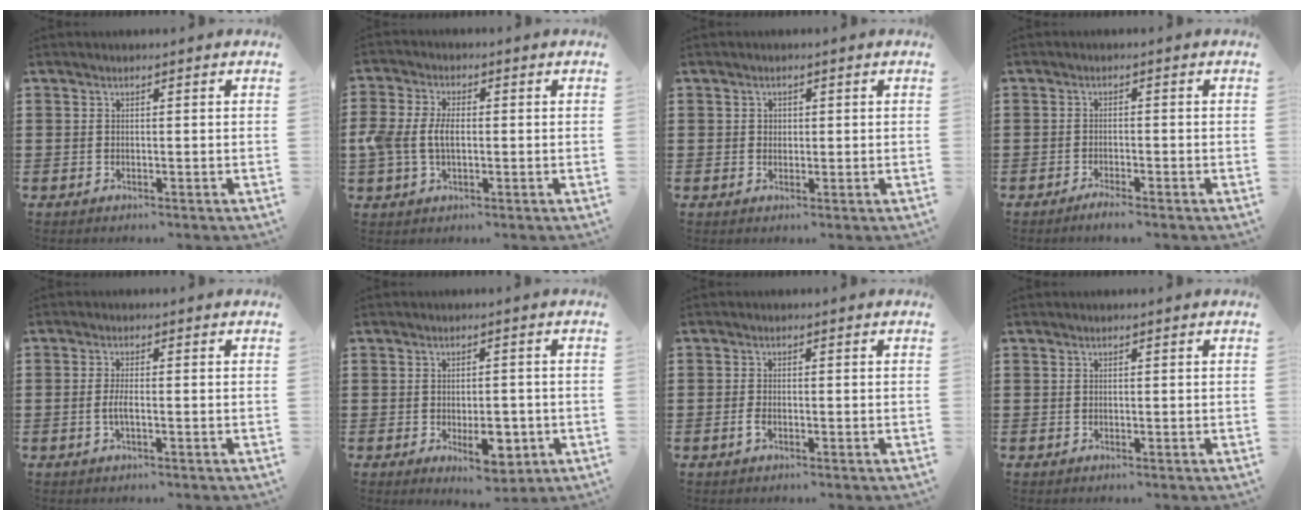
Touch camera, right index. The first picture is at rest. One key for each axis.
{"total": 5.2, "fx": -0.4, "fy": 3.2, "fz": 4.1, "tx": -0.108, "ty": 0.000, "tz": -0.017}
{"total": 1.0, "fx": 0.3, "fy": 0.9, "fz": 0.2, "tx": -0.007, "ty": 0.007, "tz": 0.005}
{"total": 1.5, "fx": -1.4, "fy": 0.1, "fz": 0.5, "tx": -0.011, "ty": 0.000, "tz": -0.026}
{"total": 2.7, "fx": -0.7, "fy": 0.5, "fz": 2.5, "tx": -0.060, "ty": -0.006, "tz": -0.017}
{"total": 6.7, "fx": -2.2, "fy": 3.5, "fz": 5.3, "tx": -0.068, "ty": 0.001, "tz": -0.035}
{"total": 1.3, "fx": -0.6, "fy": 0.6, "fz": 1.0, "tx": -0.037, "ty": -0.004, "tz": -0.017}
{"total": 0.0}